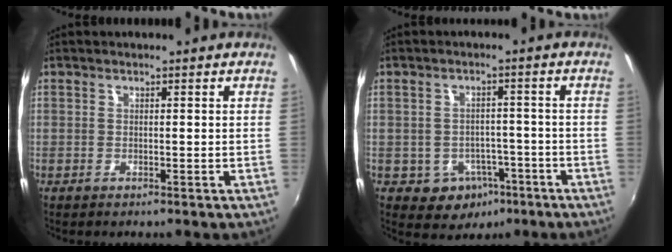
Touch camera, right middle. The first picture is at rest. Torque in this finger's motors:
{"motor_torque": [0.38, -0.39, 0.02, 0.01]}